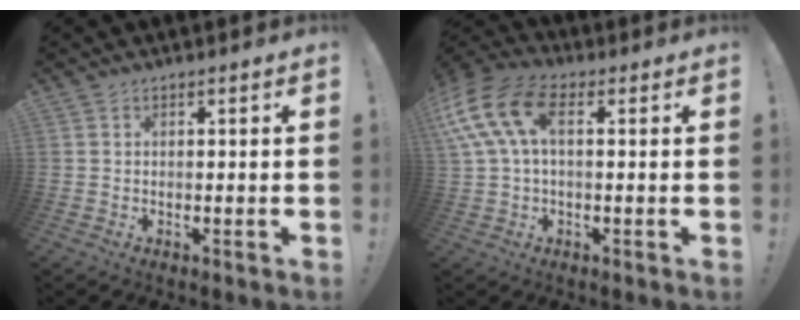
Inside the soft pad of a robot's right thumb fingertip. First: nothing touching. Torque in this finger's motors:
{"motor_torque": [-0.19, 1.53, 2.10, 0.19, 0.27]}